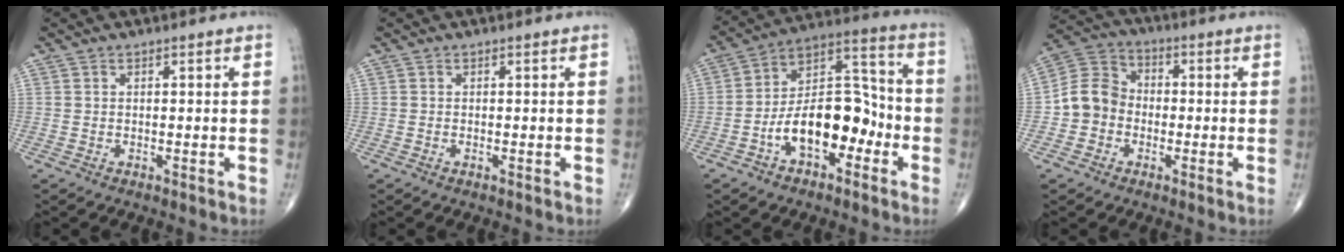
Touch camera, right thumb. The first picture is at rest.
{"total": 0.0}
{"total": 16.3, "force": [-5.4, 9.1, 12.3], "torque": [-0.178, 0.061, -0.095]}
{"total": 8.4, "force": [-1.8, 7.3, 3.7], "torque": [-0.051, 0.034, -0.047]}